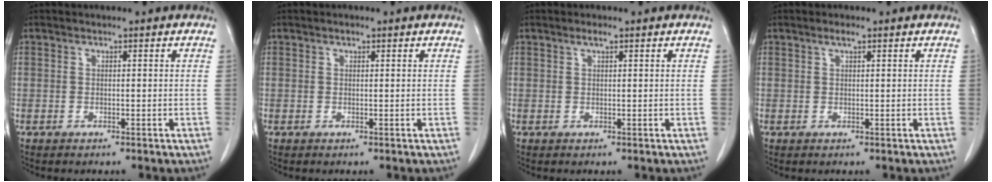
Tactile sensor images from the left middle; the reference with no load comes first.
{"total": 0.6, "force": [0.4, 0.2, 0.3], "torque": [-0.011, -0.001, 0.007]}
{"total": 1.2, "force": [0.8, 0.1, 0.9], "torque": [-0.020, 0.002, 0.015]}
{"total": 1.2, "force": [0.8, 0.1, 0.9], "torque": [-0.021, 0.003, 0.016]}